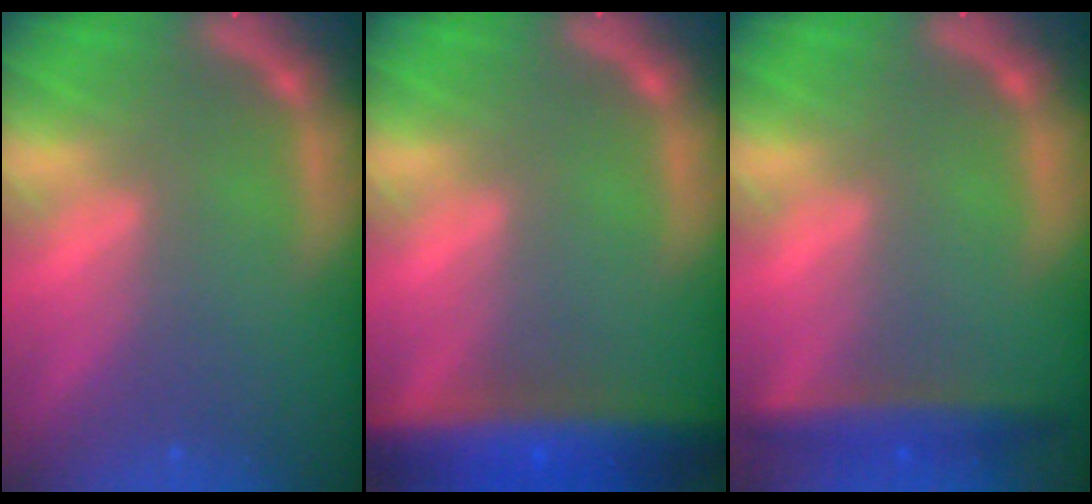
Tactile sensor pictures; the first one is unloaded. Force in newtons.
{"total": 9.5}
{"total": 4.0}